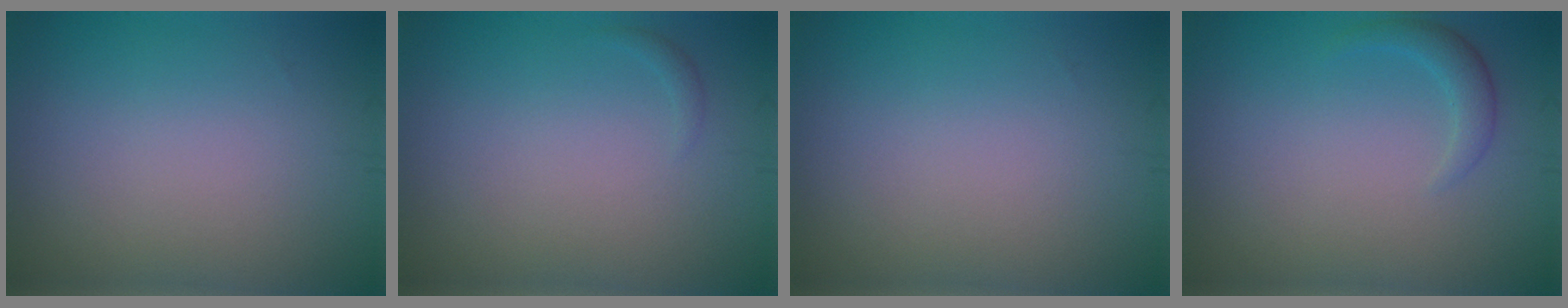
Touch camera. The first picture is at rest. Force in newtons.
{"total": 0.5, "press": 0.5, "slide": 0.1}
{"total": 0.0}
{"total": 1.6, "press": 1.6, "slide": 0.1}